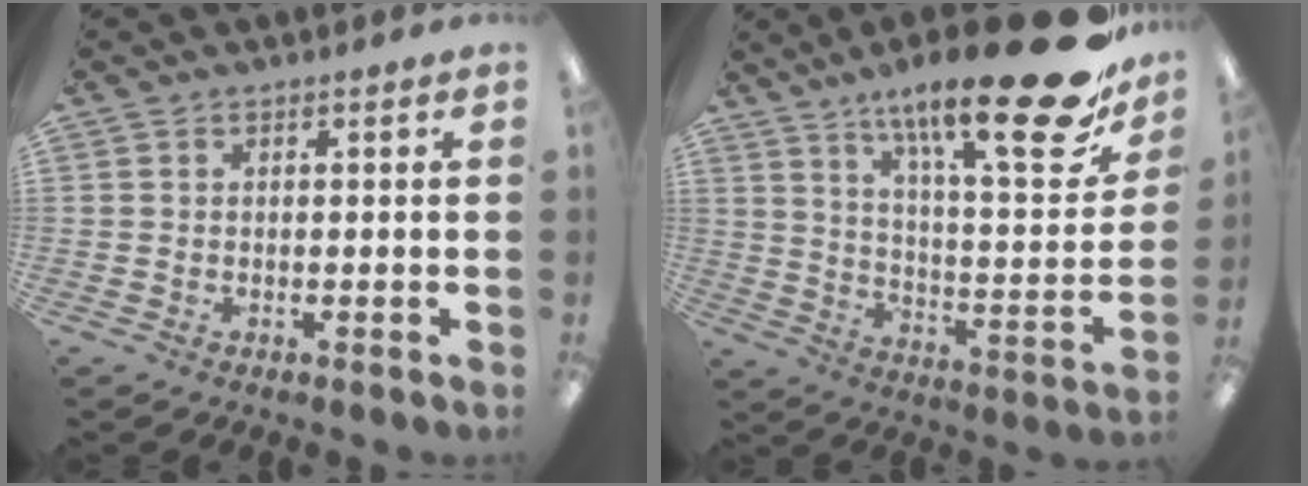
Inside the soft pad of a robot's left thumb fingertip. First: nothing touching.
{"total": 25.8, "force": [16.8, 6.3, 18.5], "torque": [-0.279, -0.113, 0.267]}